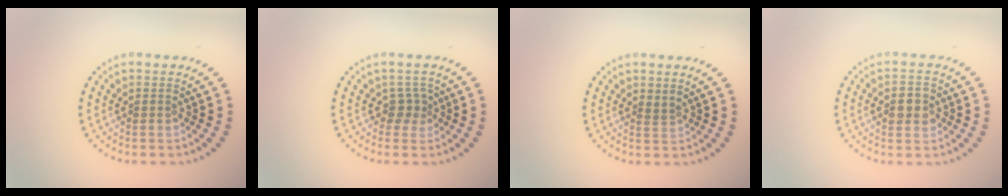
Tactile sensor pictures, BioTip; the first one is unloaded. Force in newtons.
{"total": 1.7, "press": 1.2, "slide": 1.2}
{"total": 0.7, "press": 0.3, "slide": 0.6}
{"total": 2.3, "press": 2.3, "slide": 0.2}